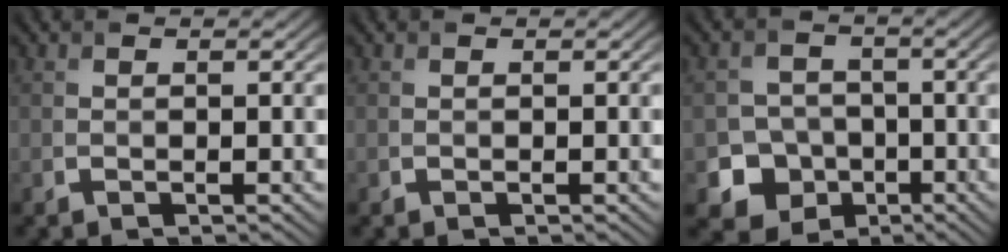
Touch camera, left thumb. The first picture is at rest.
{"total": 0.0}
{"total": 6.9, "force": [-2.7, 6.0, 2.1], "torque": [-0.038, -0.011, -0.074]}